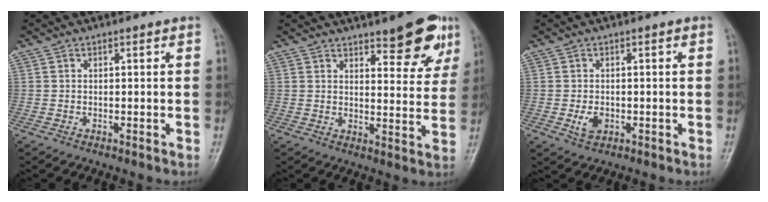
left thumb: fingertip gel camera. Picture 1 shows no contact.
{"total": 9.9, "force": [6.5, 3.4, 6.7], "torque": [-0.052, -0.037, 0.086]}
{"total": 3.0, "force": [-0.7, 2.1, 2.1], "torque": [-0.034, -0.001, -0.011]}